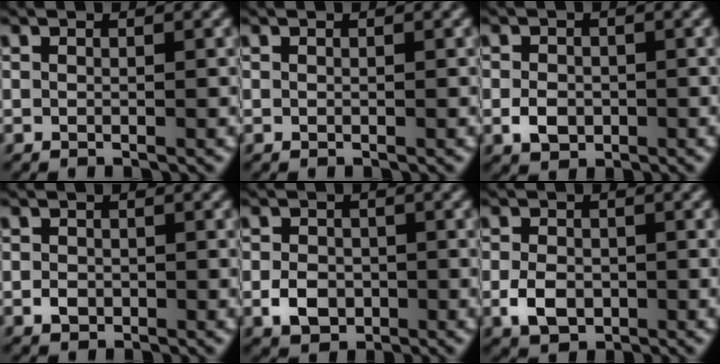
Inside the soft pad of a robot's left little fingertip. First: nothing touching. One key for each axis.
{"total": 0.0}
{"total": 2.3, "fx": -0.7, "fy": 1.8, "fz": 1.3, "tx": -0.025, "ty": -0.003, "tz": -0.017}
{"total": 1.3, "fx": -0.4, "fy": 1.0, "fz": 0.6, "tx": -0.011, "ty": -0.004, "tz": -0.010}
{"total": 3.0, "fx": -0.9, "fy": 2.3, "fz": 1.6, "tx": -0.031, "ty": -0.002, "tz": -0.021}
{"total": 3.2, "fx": -1.0, "fy": 2.3, "fz": 2.0, "tx": -0.042, "ty": -0.003, "tz": -0.021}